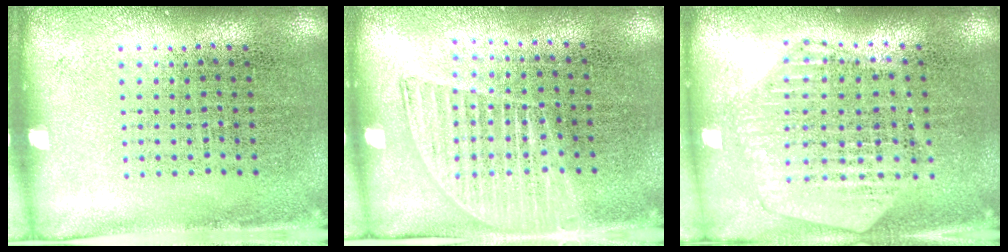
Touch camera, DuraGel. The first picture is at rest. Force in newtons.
{"total": 1.3, "press": 1.2, "slide": 0.5}
{"total": 1.2, "press": 1.2, "slide": 0.2}